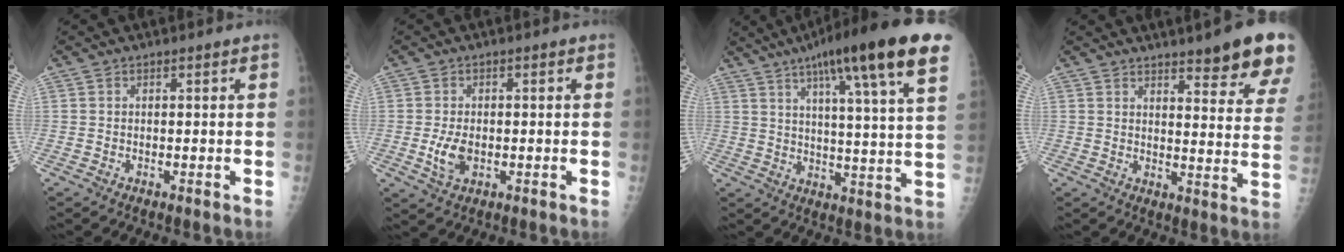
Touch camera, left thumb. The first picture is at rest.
{"total": 4.6, "force": [-0.8, 2.9, 3.5], "torque": [-0.065, -0.003, -0.009]}
{"total": 23.0, "force": [13.4, 2.8, 18.5], "torque": [-0.270, -0.022, 0.181]}
{"total": 15.2, "force": [11.1, 2.8, 10.0], "torque": [-0.100, -0.063, 0.131]}